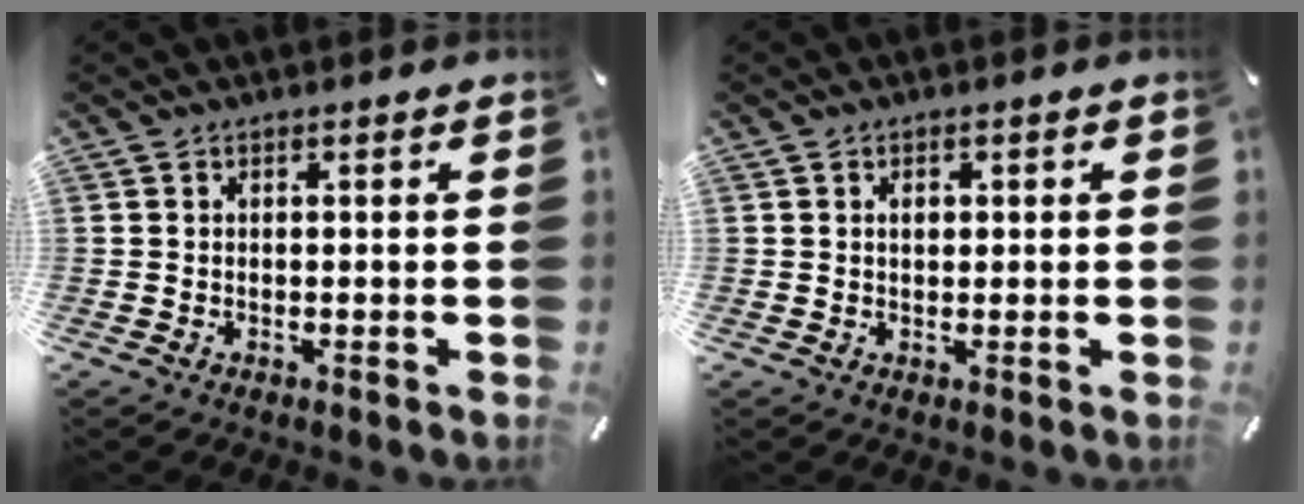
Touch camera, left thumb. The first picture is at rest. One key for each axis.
{"total": 1.9, "fx": 0.4, "fy": 1.3, "fz": 1.3, "tx": -0.011, "ty": 0.000, "tz": 0.001}